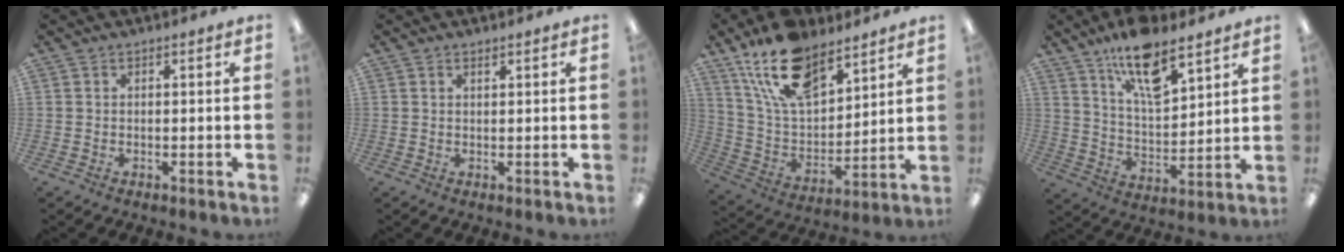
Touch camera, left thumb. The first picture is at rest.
{"total": 0.8, "force": [0.8, 0.2, 0.3], "torque": [-0.007, 0.000, 0.015]}
{"total": 17.9, "force": [12.4, 9.0, 9.3], "torque": [-0.186, -0.055, 0.229]}
{"total": 14.4, "force": [10.2, 5.3, 8.7], "torque": [-0.144, -0.049, 0.176]}